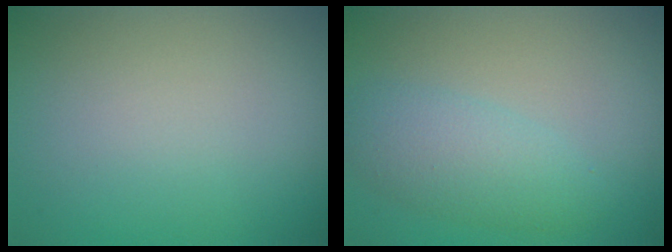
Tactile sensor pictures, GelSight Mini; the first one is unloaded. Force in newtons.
{"total": 3.3, "press": 3.3, "slide": 0.1}